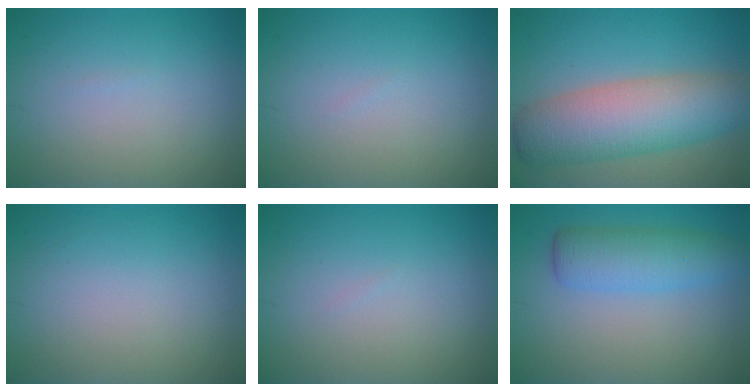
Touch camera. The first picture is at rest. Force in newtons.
{"total": 0.0}
{"total": 8.9, "press": 8.9, "slide": 0.4}
{"total": 0.0}
{"total": 0.0}
{"total": 4.5, "press": 4.5, "slide": 0.1}